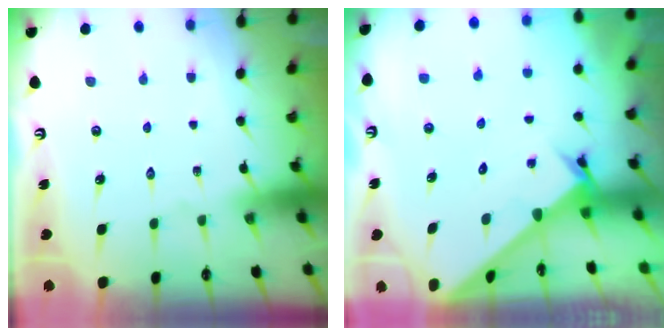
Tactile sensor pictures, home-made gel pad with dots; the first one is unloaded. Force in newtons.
{"total": 1.8, "press": 1.8, "slide": 0.1}